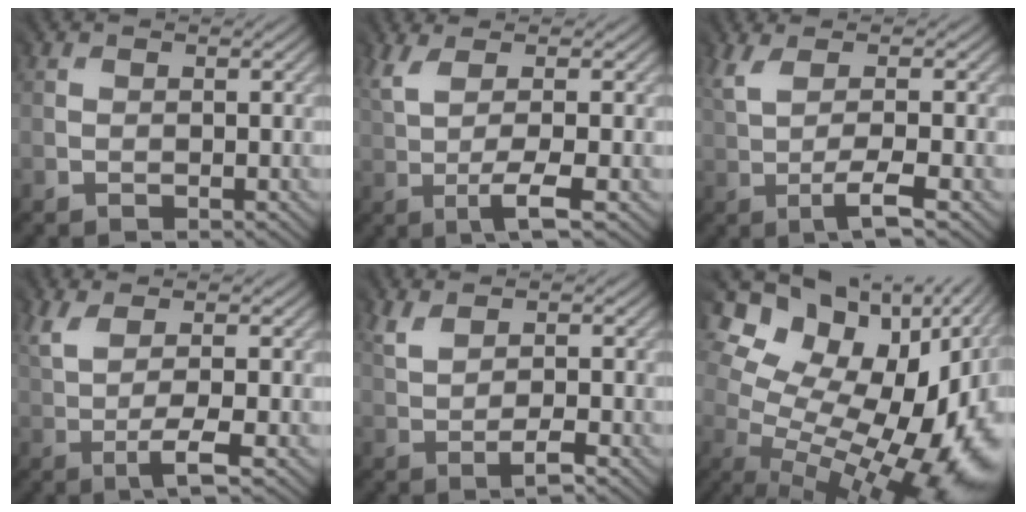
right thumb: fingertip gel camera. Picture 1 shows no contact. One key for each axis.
{"total": 5.1, "fx": 0.5, "fy": 0.9, "fz": 5.0, "tx": -0.110, "ty": 0.009, "tz": 0.007}
{"total": 4.4, "fx": 0.1, "fy": 0.6, "fz": 4.3, "tx": -0.094, "ty": 0.009, "tz": -0.001}
{"total": 4.7, "fx": 0.7, "fy": 0.8, "fz": 4.6, "tx": -0.103, "ty": 0.006, "tz": 0.012}
{"total": 2.7, "fx": 0.8, "fy": 0.5, "fz": 2.6, "tx": -0.058, "ty": 0.001, "tz": 0.015}
{"total": 17.9, "fx": 0.4, "fy": 9.8, "fz": 15.0, "tx": -0.193, "ty": -0.005, "tz": 0.040}